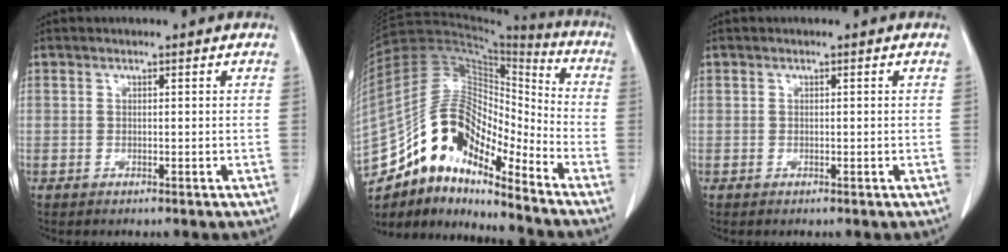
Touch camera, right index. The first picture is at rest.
{"total": 16.2, "force": [-11.9, 5.4, 9.7], "torque": [-0.172, 0.056, -0.211]}
{"total": 0.0}